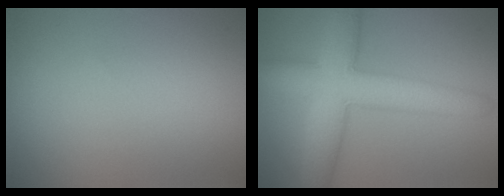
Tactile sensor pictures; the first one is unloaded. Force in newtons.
{"total": 7.6, "press": 7.6, "slide": 0.1}